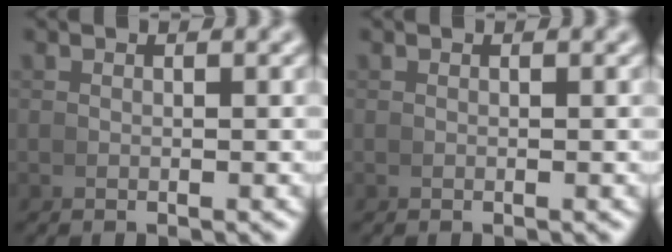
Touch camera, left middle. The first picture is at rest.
{"total": 0.0}